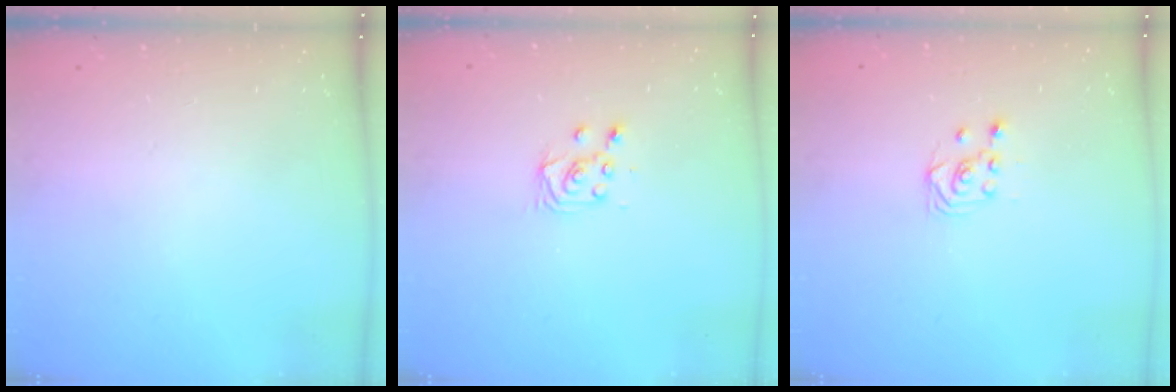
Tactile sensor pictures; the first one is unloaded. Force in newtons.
{"total": 5.2, "press": 5.2, "slide": 0.5}
{"total": 2.5, "press": 2.2, "slide": 1.2}